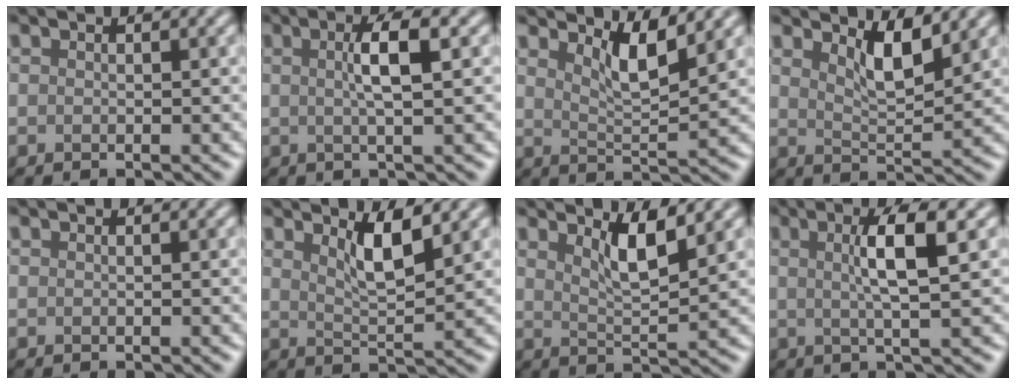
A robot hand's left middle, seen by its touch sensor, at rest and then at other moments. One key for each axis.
{"total": 3.4, "fx": 0.4, "fy": 0.6, "fz": 3.4, "tx": -0.057, "ty": 0.008, "tz": 0.001}
{"total": 3.6, "fx": 2.2, "fy": 0.8, "fz": 2.7, "tx": -0.052, "ty": -0.007, "tz": 0.037}
{"total": 3.5, "fx": 2.1, "fy": 1.0, "fz": 2.7, "tx": -0.053, "ty": -0.008, "tz": 0.033}
{"total": 0.0}
{"total": 3.4, "fx": 1.7, "fy": 0.8, "fz": 2.9, "tx": -0.052, "ty": -0.005, "tz": 0.031}
{"total": 3.5, "fx": 1.9, "fy": 0.8, "fz": 2.8, "tx": -0.051, "ty": -0.005, "tz": 0.033}
{"total": 4.6, "fx": 0.7, "fy": 0.8, "fz": 4.5, "tx": -0.074, "ty": 0.005, "tz": 0.008}